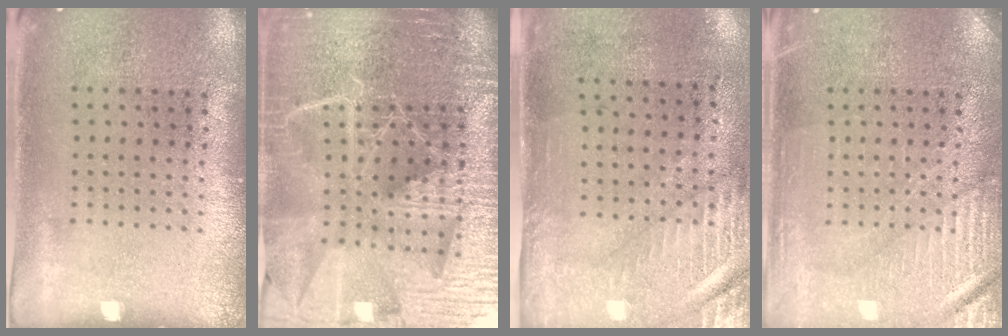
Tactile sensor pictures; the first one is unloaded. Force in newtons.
{"total": 6.1, "press": 5.3, "slide": 3.0}
{"total": 3.0, "press": 2.4, "slide": 1.6}
{"total": 4.1, "press": 4.1, "slide": 0.7}